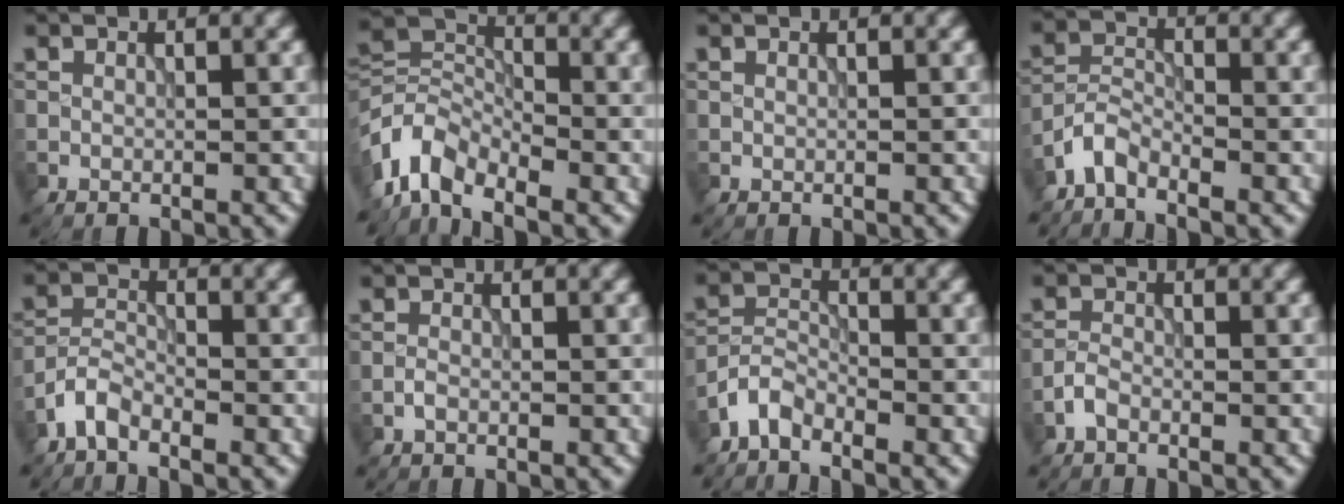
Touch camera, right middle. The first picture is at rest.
{"total": 5.6, "force": [-3.6, 3.0, 3.0], "torque": [-0.057, 0.002, -0.087]}
{"total": 0.0}
{"total": 2.8, "force": [-2.4, 0.9, 1.0], "torque": [-0.019, 0.006, -0.061]}
{"total": 2.7, "force": [-2.2, 1.0, 1.2], "torque": [-0.025, 0.007, -0.054]}
{"total": 0.6, "force": [-0.4, 0.3, 0.4], "torque": [-0.012, 0.001, -0.009]}
{"total": 2.9, "force": [-2.5, 1.1, 1.0], "torque": [-0.020, 0.007, -0.062]}
{"total": 1.3, "force": [-1.0, 0.6, 0.7], "torque": [-0.016, 0.005, -0.025]}